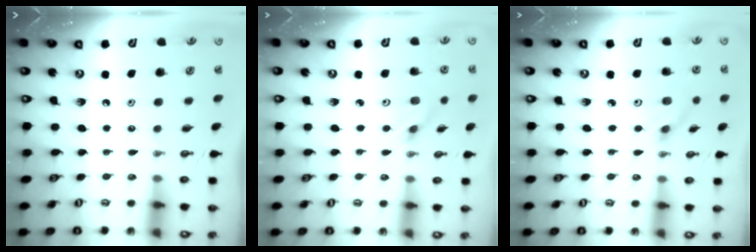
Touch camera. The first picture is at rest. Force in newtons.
{"total": 2.2, "press": 2.1, "slide": 0.6}
{"total": 3.7, "press": 3.4, "slide": 1.4}